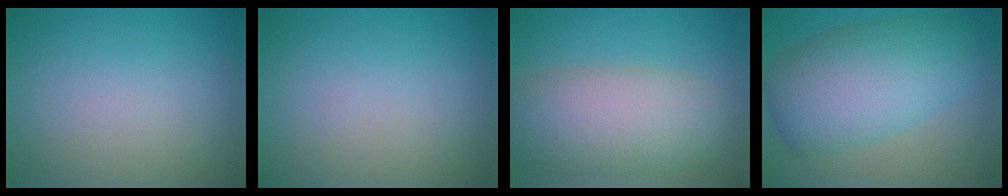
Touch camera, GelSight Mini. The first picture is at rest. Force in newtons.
{"total": 0.0}
{"total": 7.7, "press": 7.6, "slide": 0.4}
{"total": 8.8, "press": 8.8, "slide": 0.2}